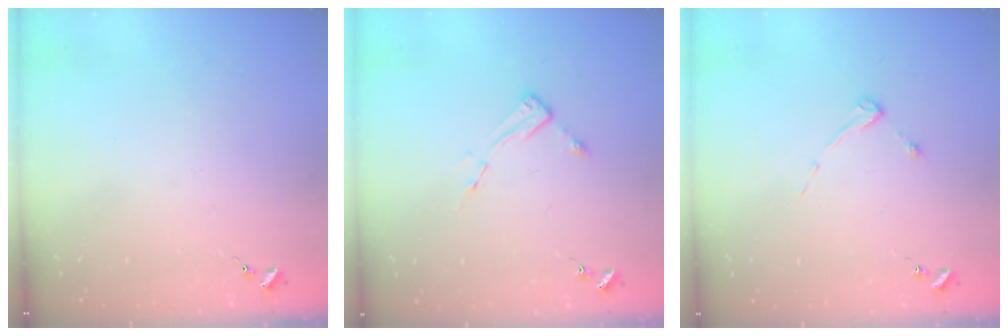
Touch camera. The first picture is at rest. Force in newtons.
{"total": 4.4, "press": 4.4, "slide": 0.3}
{"total": 2.6, "press": 2.6, "slide": 0.4}